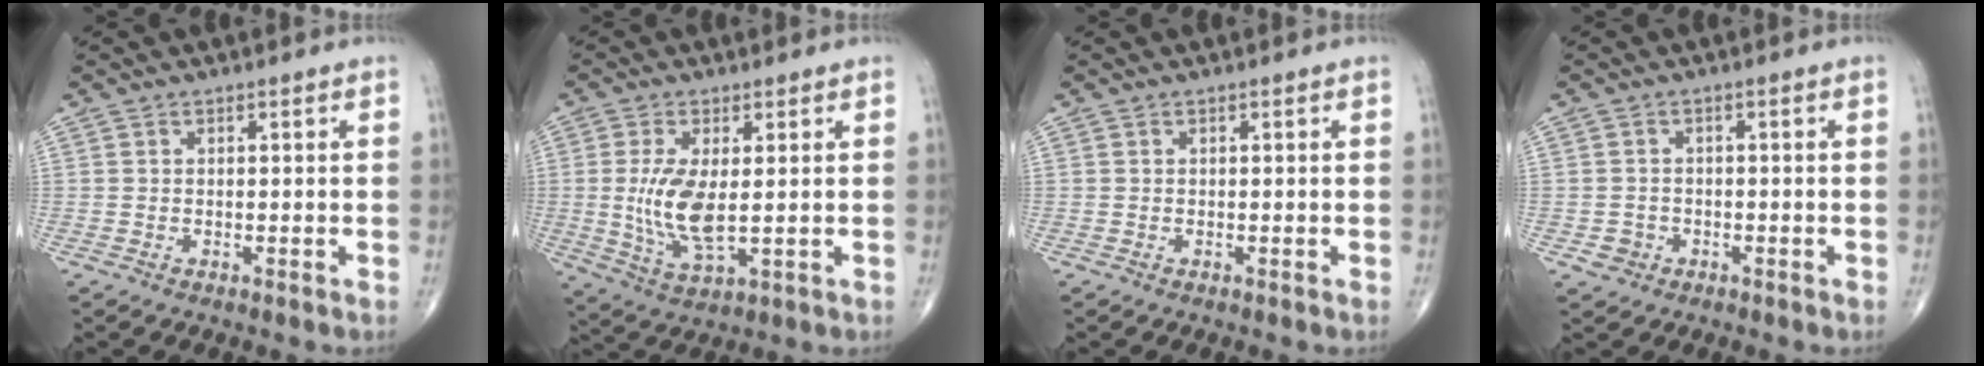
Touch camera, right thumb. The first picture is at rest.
{"total": 9.4, "force": [0.4, 3.7, 8.7], "torque": [-0.181, -0.021, 0.015]}
{"total": 0.0}
{"total": 2.2, "force": [-0.9, 2.0, 0.3], "torque": [0.002, 0.008, -0.016]}